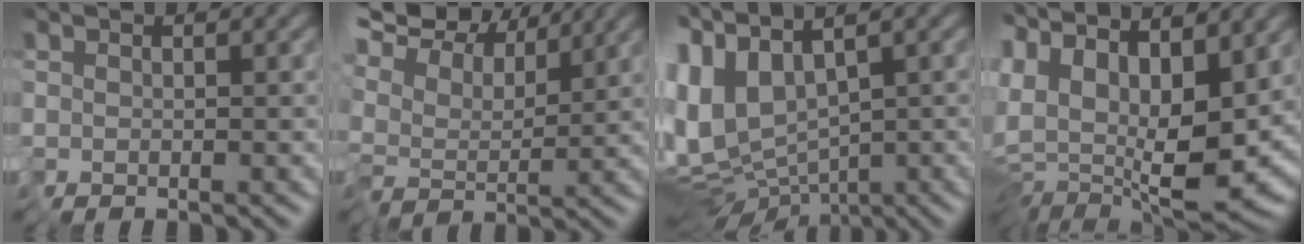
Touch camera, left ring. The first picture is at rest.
{"total": 9.4, "force": [6.7, 4.6, 4.7], "torque": [-0.125, 0.025, 0.106]}
{"total": 9.2, "force": [0.9, 4.6, 7.9], "torque": [-0.192, -0.015, 0.056]}
{"total": 10.8, "force": [2.1, 4.7, 9.4], "torque": [-0.201, -0.005, 0.045]}